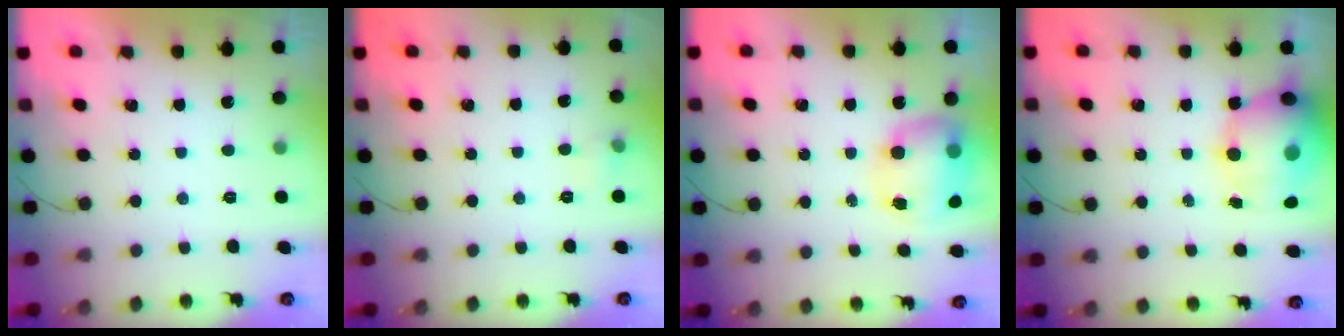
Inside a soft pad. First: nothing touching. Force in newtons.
{"total": 4.0, "press": 3.8, "slide": 1.0}
{"total": 10.8, "press": 10.5, "slide": 2.6}
{"total": 17.8, "press": 17.3, "slide": 4.0}